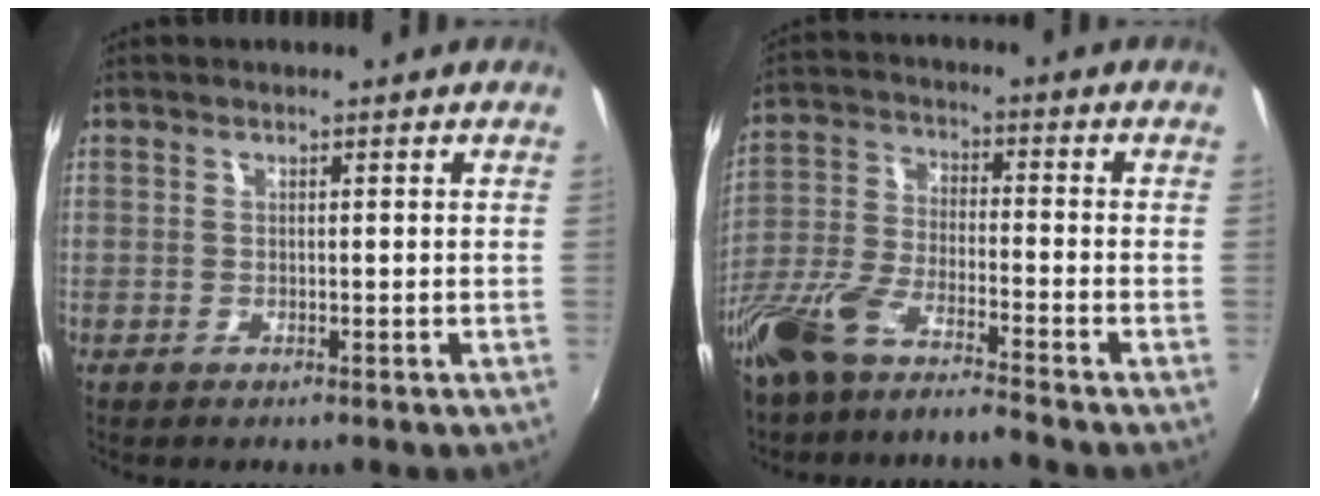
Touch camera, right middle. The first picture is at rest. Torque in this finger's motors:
{"motor_torque": [1.10, -1.04, 0.62, 0.19]}